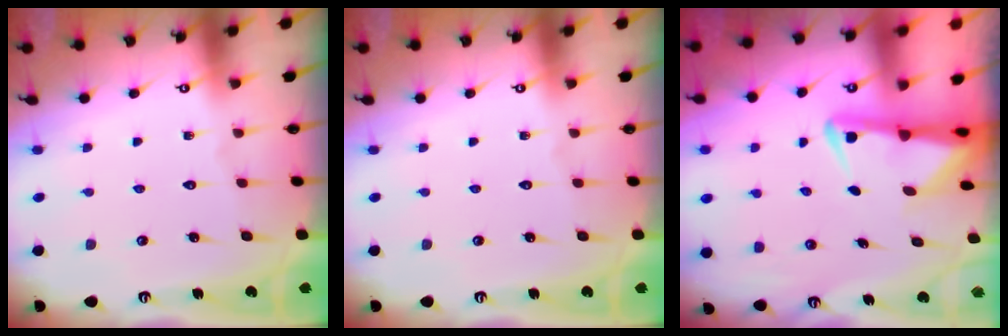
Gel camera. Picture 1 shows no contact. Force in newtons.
{"total": 0.0}
{"total": 3.6, "press": 3.5, "slide": 0.7}